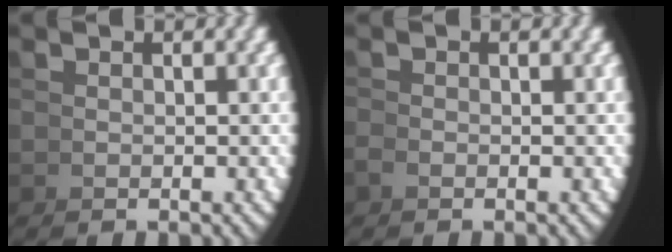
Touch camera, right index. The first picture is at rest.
{"total": 0.7, "force": [-0.2, -0.7, -0.1], "torque": [0.007, 0.000, -0.005]}